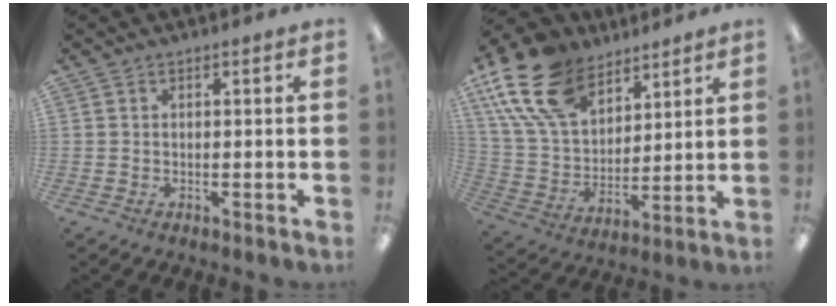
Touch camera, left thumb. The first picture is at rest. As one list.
[{"total": 19.4, "force": [12.1, 11.5, 9.9], "torque": [-0.218, -0.051, 0.228]}]